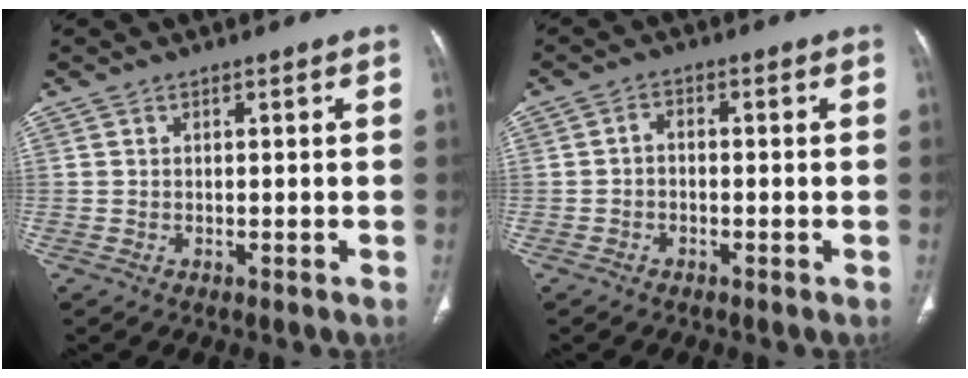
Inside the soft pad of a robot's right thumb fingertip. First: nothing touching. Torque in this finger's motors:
{"motor_torque": [-0.28, -0.28, 0.04, 0.07, 0.05]}